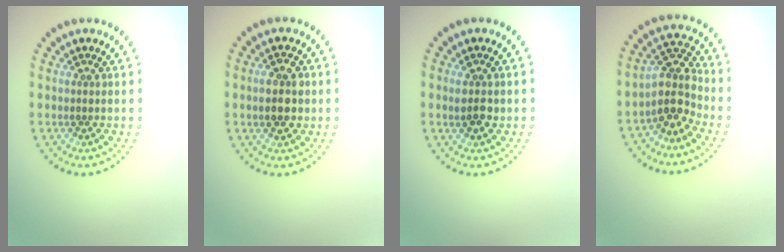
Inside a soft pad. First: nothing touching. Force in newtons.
{"total": 3.6, "press": 3.6, "slide": 0.1}
{"total": 1.9, "press": 1.9, "slide": 0.3}
{"total": 3.8, "press": 3.0, "slide": 2.3}